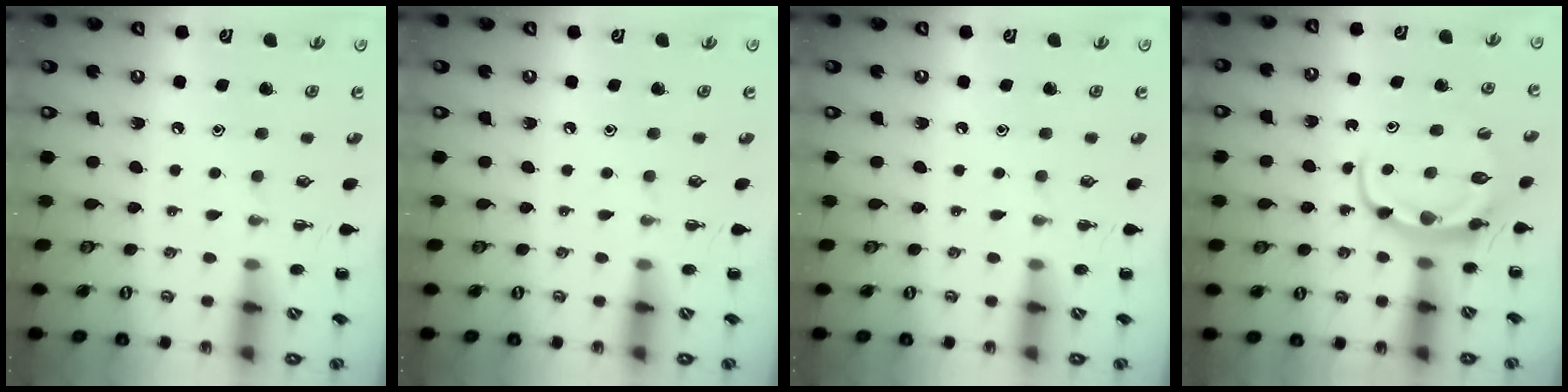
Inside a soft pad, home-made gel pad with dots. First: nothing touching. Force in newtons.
{"total": 0.0}
{"total": 0.0}
{"total": 6.4, "press": 6.3, "slide": 0.6}